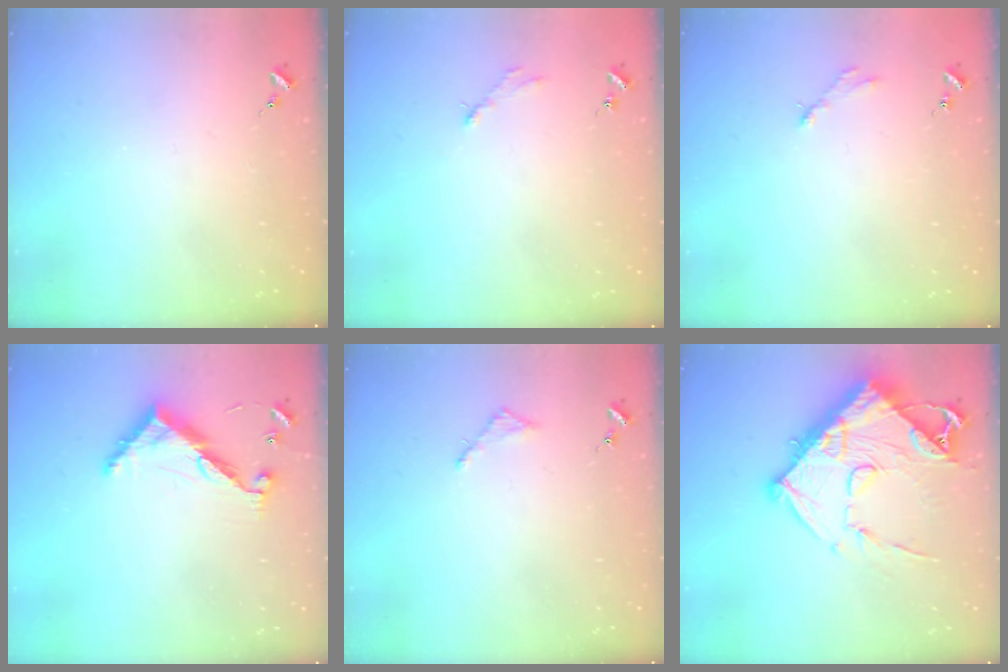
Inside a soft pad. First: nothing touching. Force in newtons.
{"total": 2.8, "press": 2.8, "slide": 0.4}
{"total": 2.8, "press": 2.8, "slide": 0.4}
{"total": 9.3, "press": 9.3, "slide": 0.3}
{"total": 2.8, "press": 2.7, "slide": 0.3}
{"total": 17.9, "press": 17.8, "slide": 2.0}